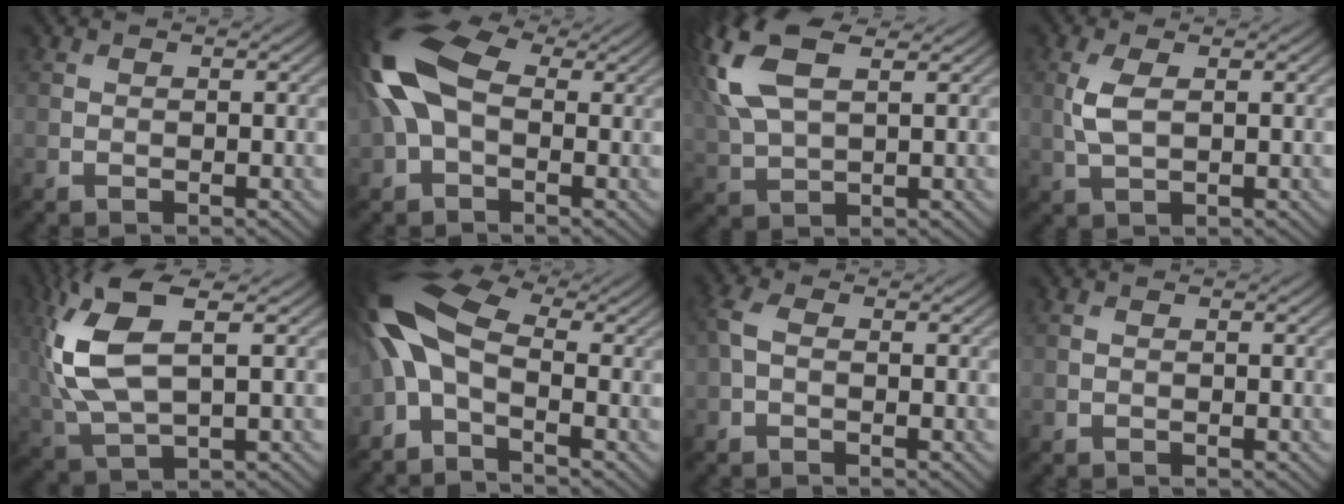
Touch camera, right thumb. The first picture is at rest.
{"total": 12.5, "force": [0.9, 7.5, 10.0], "torque": [-0.249, 0.021, -0.006]}
{"total": 12.1, "force": [4.9, 5.8, 9.4], "torque": [-0.255, 0.021, 0.093]}
{"total": 3.7, "force": [0.5, 1.6, 3.3], "torque": [-0.086, 0.002, 0.013]}
{"total": 11.9, "force": [2.6, 5.0, 10.5], "torque": [-0.260, 0.006, 0.056]}
{"total": 10.6, "force": [-1.5, 4.8, 9.3], "torque": [-0.227, 0.015, -0.056]}
{"total": 2.8, "force": [-0.2, 1.5, 2.3], "torque": [-0.066, 0.007, -0.012]}
{"total": 0.0}